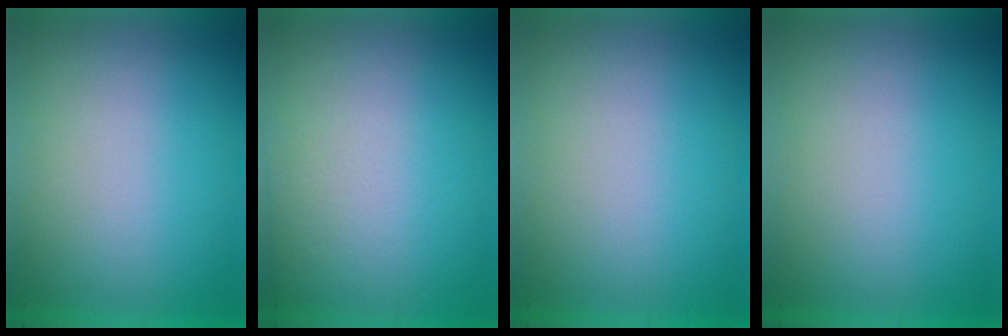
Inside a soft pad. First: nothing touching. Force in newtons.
{"total": 2.8}
{"total": 0.0}
{"total": 0.0}